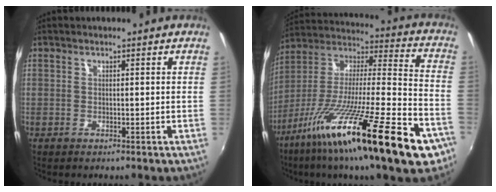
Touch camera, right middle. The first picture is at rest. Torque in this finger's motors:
{"motor_torque": [2.14, 0.00, 1.05, 0.21]}